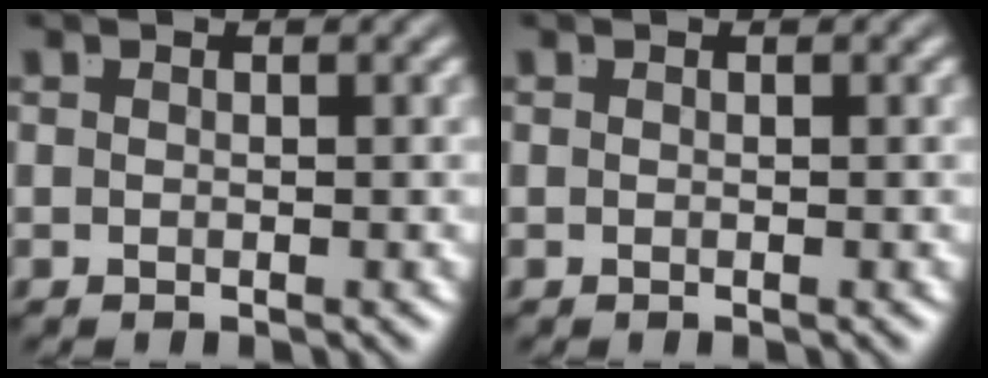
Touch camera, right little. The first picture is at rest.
{"total": 0.0}